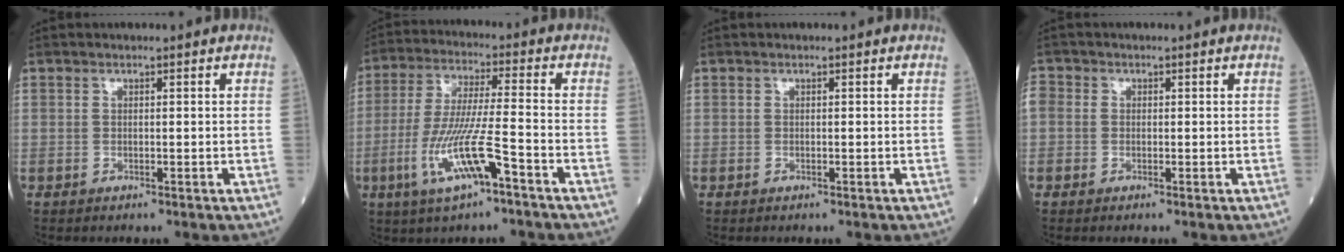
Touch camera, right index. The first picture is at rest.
{"total": 11.1, "force": [-5.0, 0.5, 9.9], "torque": [-0.202, -0.013, -0.093]}
{"total": 0.0}
{"total": 2.8, "force": [-0.3, 2.5, 1.1], "torque": [-0.035, 0.009, -0.009]}